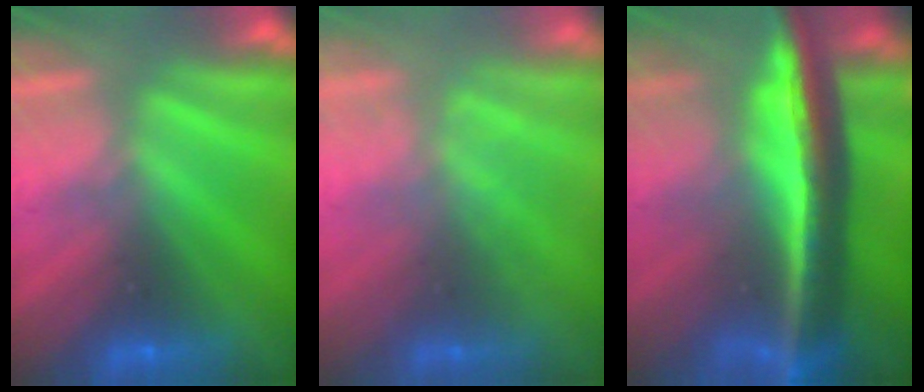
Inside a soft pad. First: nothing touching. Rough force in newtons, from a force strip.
{"total": 1.7}
{"total": 7.5}